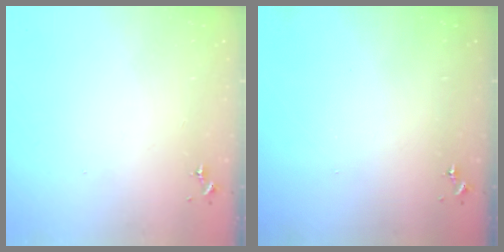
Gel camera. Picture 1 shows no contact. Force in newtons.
{"total": 0.0}